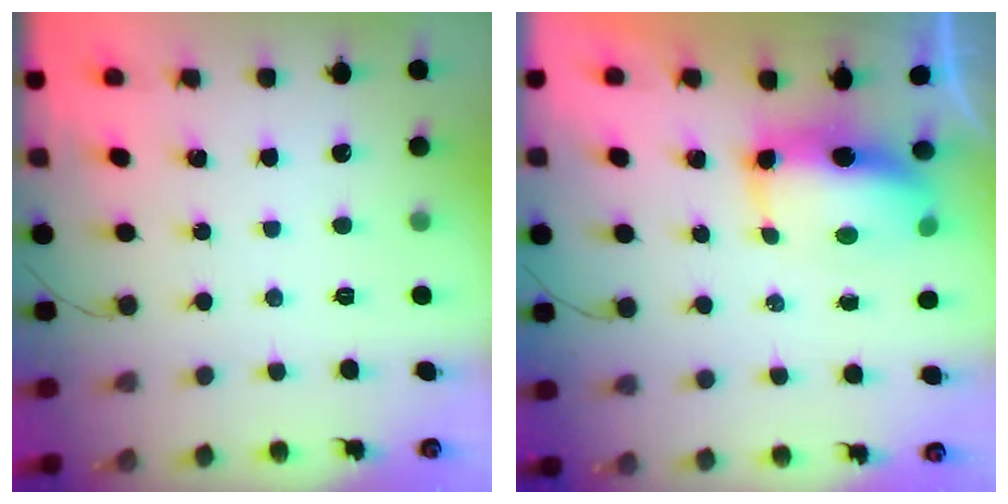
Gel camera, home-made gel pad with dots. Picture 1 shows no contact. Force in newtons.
{"total": 11.5, "press": 10.6, "slide": 4.4}